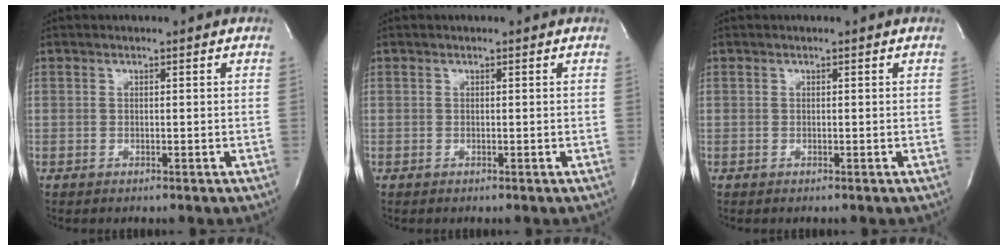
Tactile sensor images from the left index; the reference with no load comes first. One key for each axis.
{"total": 0.0}
{"total": 0.0}